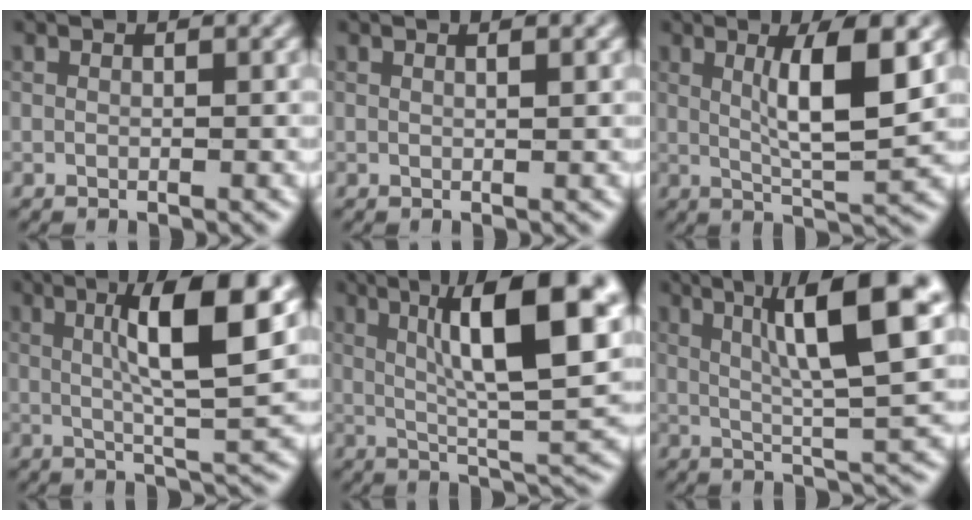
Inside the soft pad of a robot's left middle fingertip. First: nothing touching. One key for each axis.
{"total": 1.1, "fx": 0.5, "fy": 0.3, "fz": 0.9, "tx": -0.010, "ty": 0.001, "tz": 0.001}
{"total": 6.3, "fx": 1.5, "fy": 1.1, "fz": 6.0, "tx": -0.100, "ty": -0.002, "tz": 0.029}
{"total": 8.5, "fx": 2.3, "fy": 1.5, "fz": 8.1, "tx": -0.117, "ty": 0.008, "tz": 0.036}
{"total": 12.2, "fx": 4.0, "fy": 2.7, "fz": 11.2, "tx": -0.162, "ty": 0.014, "tz": 0.066}
{"total": 10.5, "fx": 3.7, "fy": 1.7, "fz": 9.7, "tx": -0.134, "ty": 0.011, "tz": 0.059}